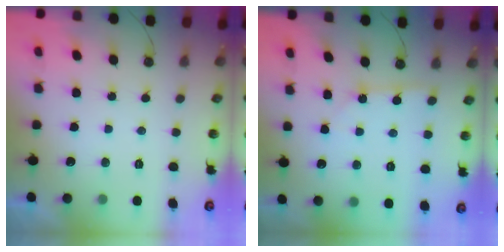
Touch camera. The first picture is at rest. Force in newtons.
{"total": 1.8, "press": 1.8, "slide": 0.2}